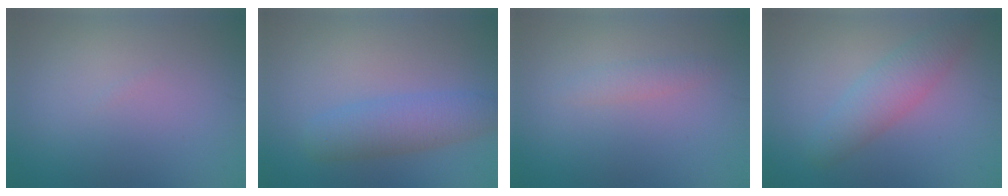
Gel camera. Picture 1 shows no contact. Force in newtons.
{"total": 3.8, "press": 3.8, "slide": 0.2}
{"total": 1.2, "press": 1.2, "slide": 0.0}
{"total": 3.6, "press": 3.6, "slide": 0.1}